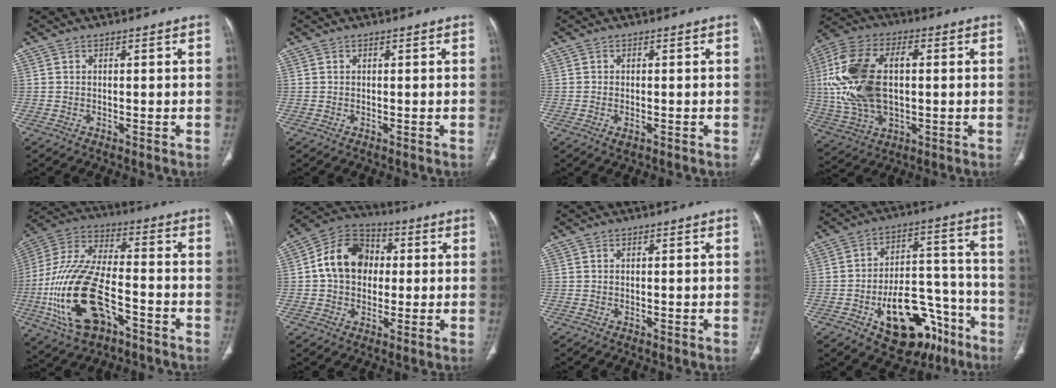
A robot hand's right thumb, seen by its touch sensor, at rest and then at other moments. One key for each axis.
{"total": 0.0}
{"total": 1.4, "fx": -0.7, "fy": 0.7, "fz": 1.1, "tx": -0.021, "ty": 0.001, "tz": -0.009}
{"total": 19.7, "fx": 1.3, "fy": 11.4, "fz": 16.1, "tx": -0.346, "ty": 0.010, "tz": 0.029}
{"total": 21.9, "fx": -7.8, "fy": 10.6, "fz": 17.5, "tx": -0.375, "ty": 0.031, "tz": -0.131}
{"total": 13.0, "fx": 1.1, "fy": 10.2, "fz": 8.0, "tx": -0.115, "ty": 0.027, "tz": 0.008}
{"total": 0.0}
{"total": 20.0, "fx": -10.2, "fy": 11.3, "fz": 13.0, "tx": -0.149, "ty": 0.083, "tz": -0.138}